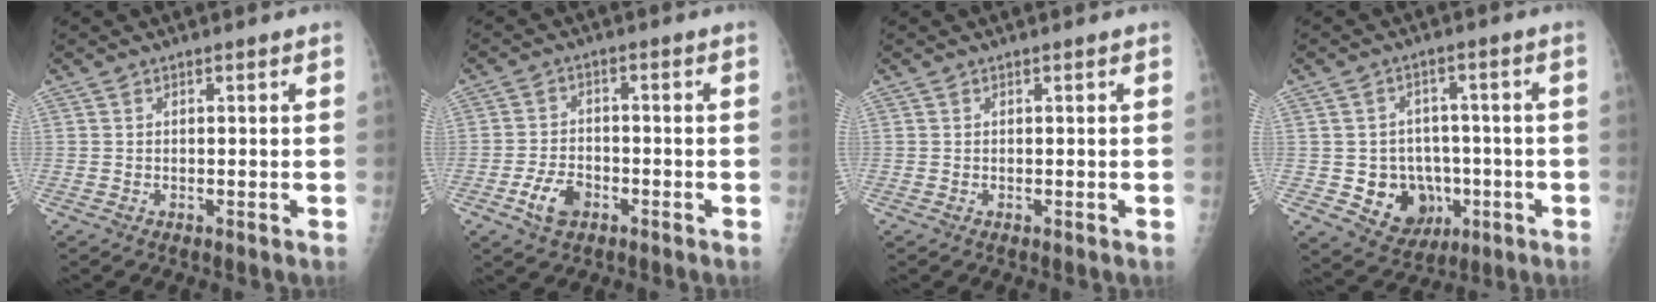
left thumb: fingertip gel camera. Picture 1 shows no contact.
{"total": 5.9, "force": [-2.8, 3.7, 3.5], "torque": [-0.061, 0.016, -0.051]}
{"total": 0.0}
{"total": 10.5, "force": [-2.4, 9.0, 4.8], "torque": [-0.032, 0.015, -0.022]}